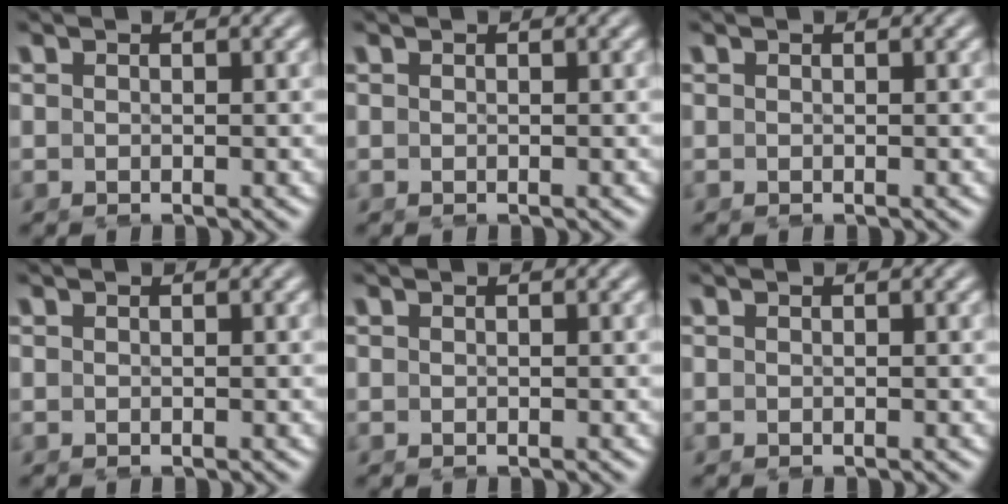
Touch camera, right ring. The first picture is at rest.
{"total": 0.0}
{"total": 0.0}
{"total": 0.0}
{"total": 0.0}
{"total": 0.0}